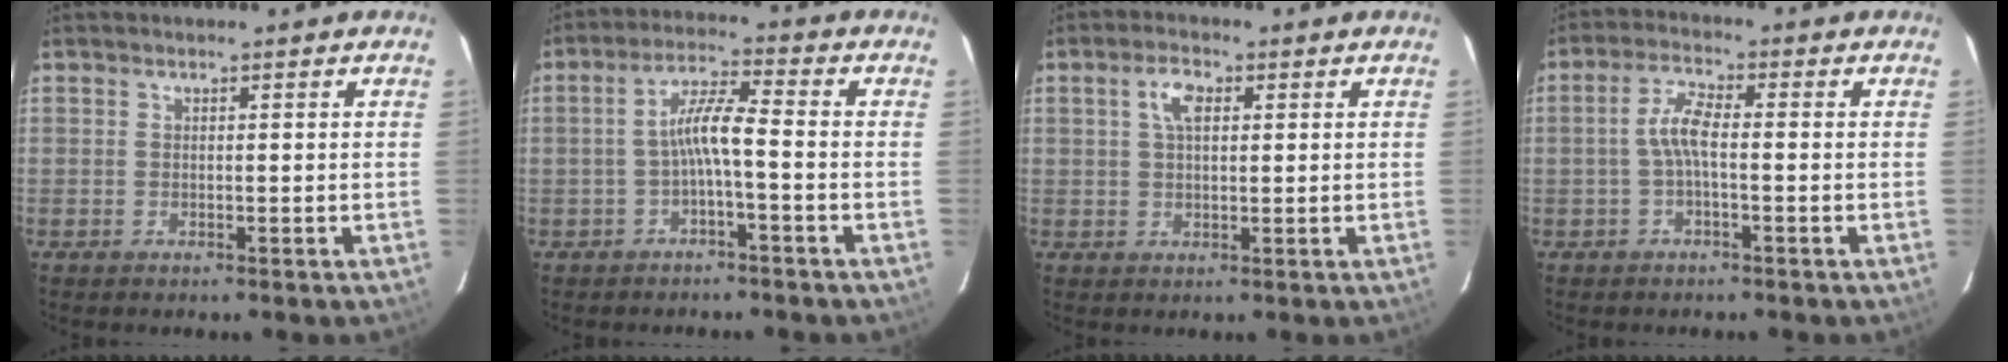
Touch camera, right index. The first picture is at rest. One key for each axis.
{"total": 5.3, "fx": -1.8, "fy": 0.2, "fz": 5.0, "tx": -0.106, "ty": 0.013, "tz": -0.032}
{"total": 4.0, "fx": 1.3, "fy": 2.1, "fz": 3.2, "tx": -0.060, "ty": 0.011, "tz": 0.024}
{"total": 4.2, "fx": -0.7, "fy": 1.1, "fz": 4.0, "tx": -0.087, "ty": 0.012, "tz": -0.015}